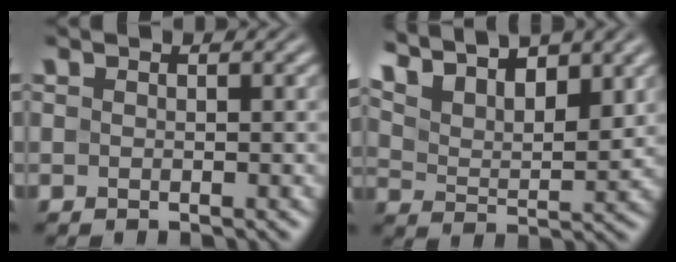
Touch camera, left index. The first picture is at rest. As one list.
[{"total": 10.9, "force": [7.8, 4.2, 6.4], "torque": [-0.124, 0.030, 0.121]}]